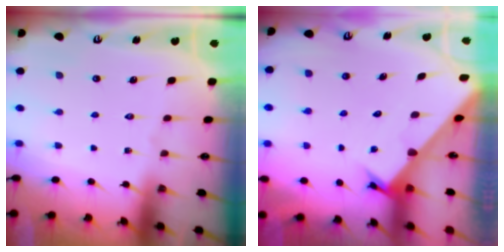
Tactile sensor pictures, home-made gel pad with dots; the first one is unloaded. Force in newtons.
{"total": 2.4, "press": 2.4, "slide": 0.2}